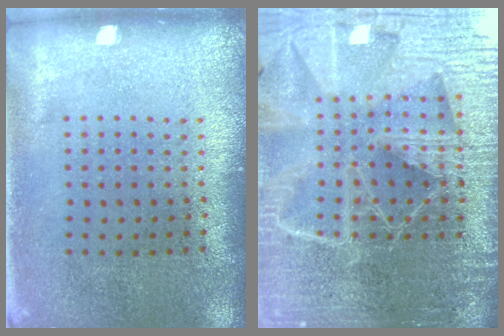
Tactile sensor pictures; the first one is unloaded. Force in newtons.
{"total": 6.3, "press": 5.5, "slide": 3.2}